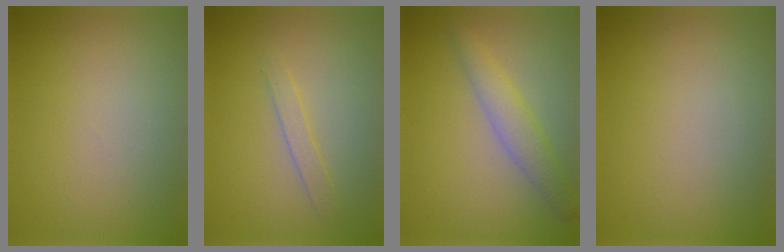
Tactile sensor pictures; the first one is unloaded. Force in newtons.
{"total": 1.3, "press": 1.3, "slide": 0.0}
{"total": 3.0, "press": 3.0, "slide": 0.1}
{"total": 0.0}